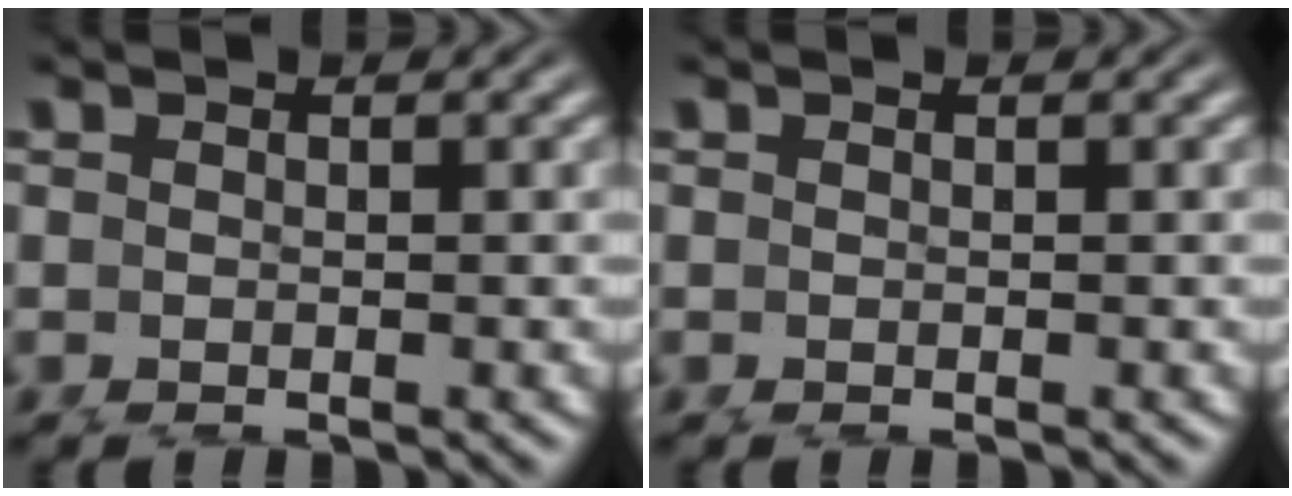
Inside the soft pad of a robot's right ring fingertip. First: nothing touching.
{"total": 0.0}